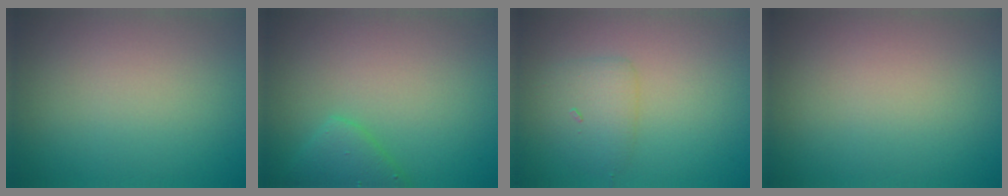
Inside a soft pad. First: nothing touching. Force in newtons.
{"total": 2.6, "press": 2.6, "slide": 0.2}
{"total": 2.3, "press": 2.3, "slide": 0.1}
{"total": 0.0}